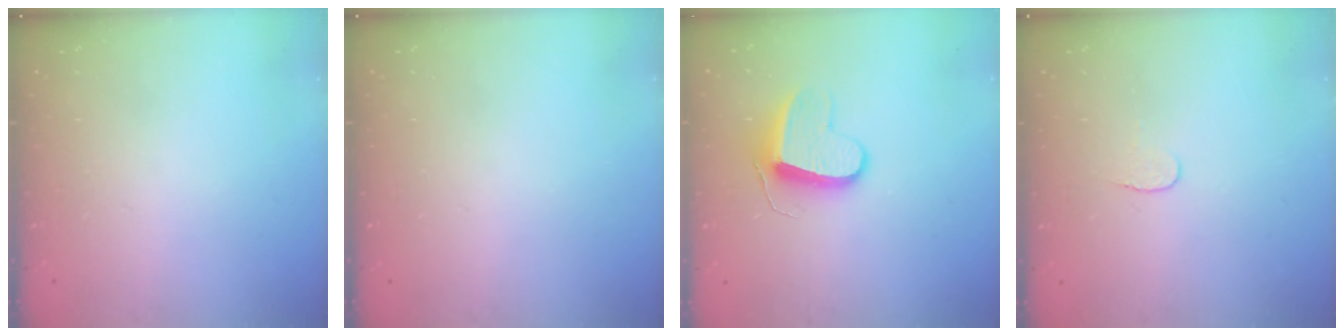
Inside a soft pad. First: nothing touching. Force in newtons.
{"total": 0.0}
{"total": 9.7, "press": 9.7, "slide": 0.6}
{"total": 3.9, "press": 3.9, "slide": 0.2}